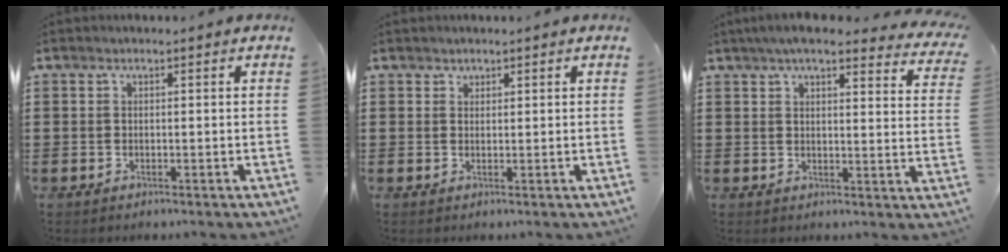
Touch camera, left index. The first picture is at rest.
{"total": 0.9, "force": [0.7, 0.5, 0.0], "torque": [-0.002, 0.001, 0.015]}
{"total": 5.7, "force": [4.9, 0.7, 2.9], "torque": [-0.064, -0.013, 0.087]}